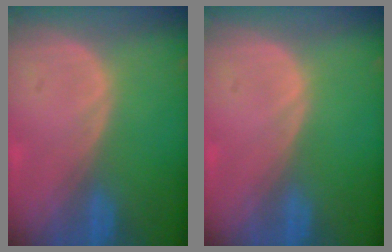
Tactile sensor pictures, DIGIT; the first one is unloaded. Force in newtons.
{"total": 0.0}